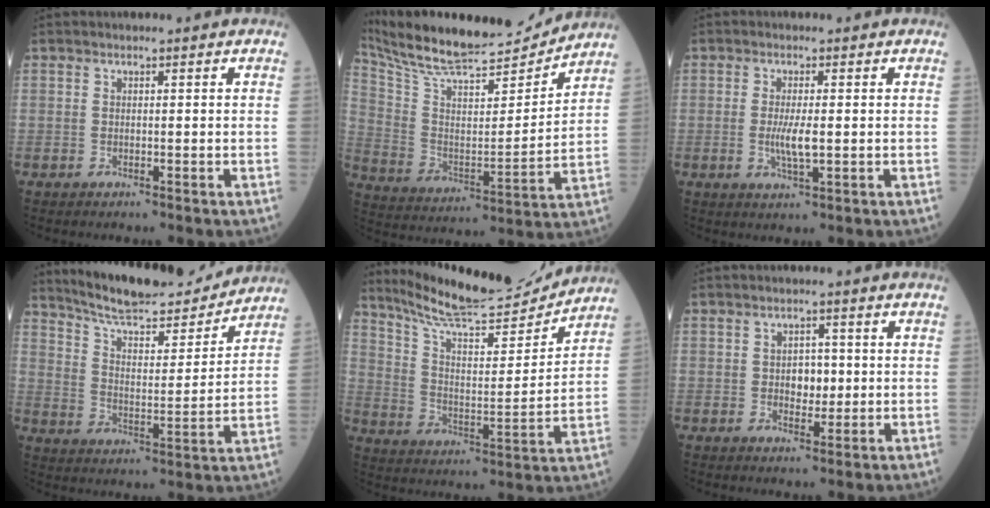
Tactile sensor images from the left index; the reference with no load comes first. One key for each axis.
{"total": 21.5, "fx": 19.9, "fy": 2.9, "fz": 7.6, "tx": -0.150, "ty": -0.010, "tz": 0.324}
{"total": 3.5, "fx": -0.7, "fy": 0.6, "fz": 3.4, "tx": -0.073, "ty": -0.011, "tz": -0.010}
{"total": 17.0, "fx": 15.6, "fy": 2.6, "fz": 6.0, "tx": -0.099, "ty": -0.011, "tz": 0.243}
{"total": 17.5, "fx": 16.4, "fy": 1.2, "fz": 5.9, "tx": -0.108, "ty": -0.019, "tz": 0.259}
{"total": 3.6, "fx": -0.5, "fy": 2.3, "fz": 2.7, "tx": -0.037, "ty": 0.003, "tz": -0.006}